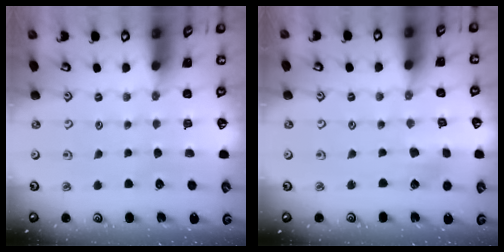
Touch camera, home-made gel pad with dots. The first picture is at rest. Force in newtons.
{"total": 1.9, "press": 1.9, "slide": 0.3}